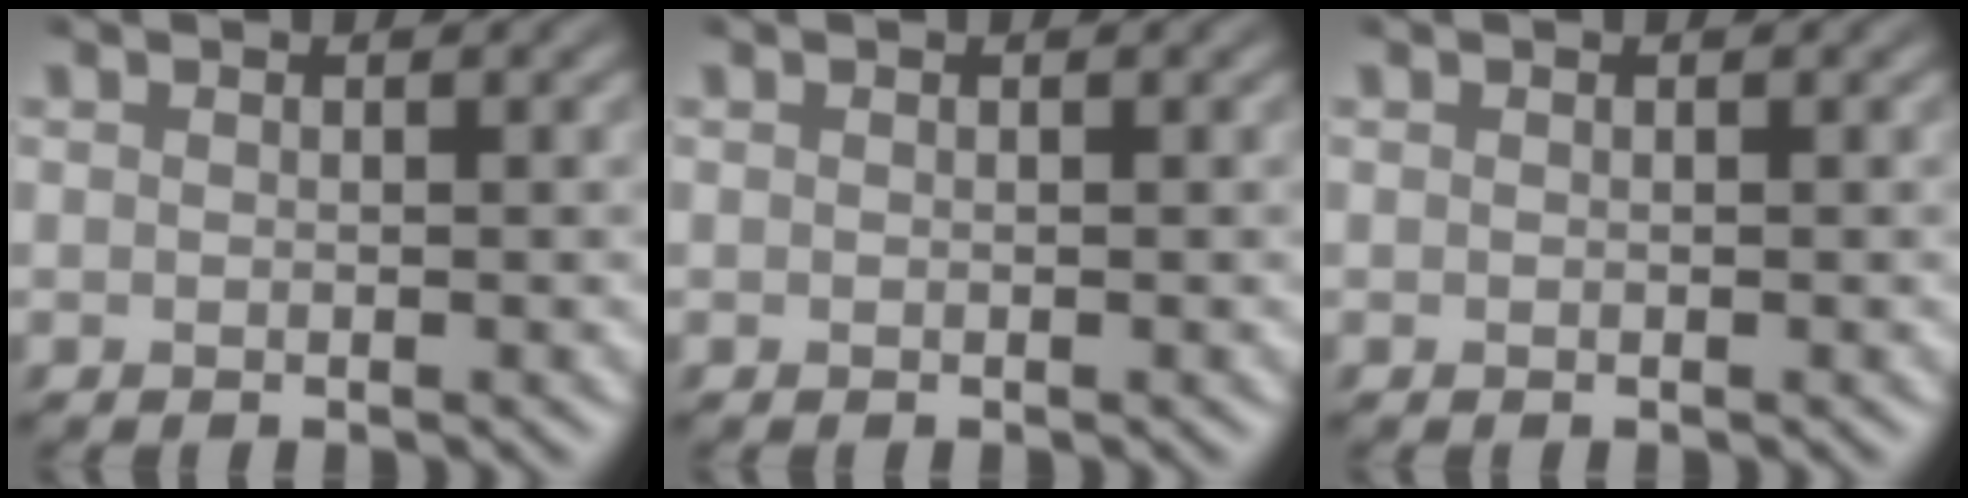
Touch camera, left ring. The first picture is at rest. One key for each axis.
{"total": 0.0}
{"total": 0.0}